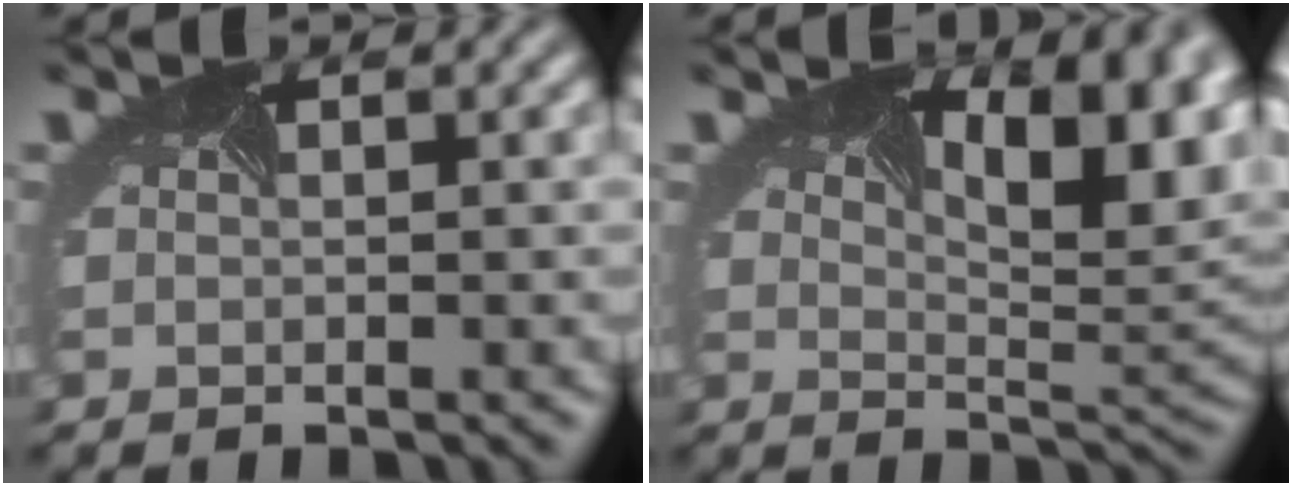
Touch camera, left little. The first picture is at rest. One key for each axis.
{"total": 9.8, "fx": 3.8, "fy": 3.9, "fz": 8.2, "tx": -0.095, "ty": 0.015, "tz": 0.052}